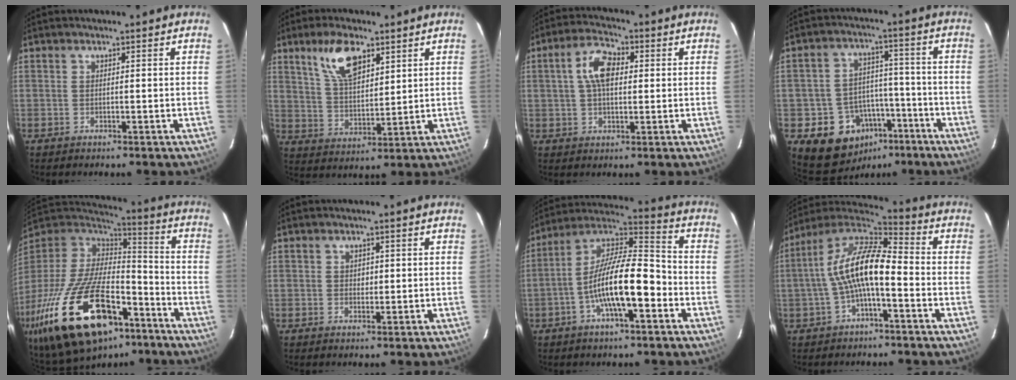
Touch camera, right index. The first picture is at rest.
{"total": 10.0, "force": [5.7, 4.3, 7.0], "torque": [-0.130, 0.013, 0.115]}
{"total": 7.6, "force": [1.4, 4.2, 6.2], "torque": [-0.117, 0.021, 0.025]}
{"total": 12.9, "force": [-6.8, 10.1, 4.4], "torque": [-0.103, 0.037, -0.077]}
{"total": 34.2, "force": [-19.9, 15.5, 23.0], "torque": [-0.461, -0.035, -0.309]}
{"total": 1.3, "force": [0.2, 1.2, 0.3], "torque": [0.000, 0.003, 0.004]}
{"total": 15.0, "force": [-5.2, 4.3, 13.5], "torque": [-0.250, 0.006, -0.099]}
{"total": 12.7, "force": [-2.4, 4.1, 11.8], "torque": [-0.234, 0.018, -0.047]}